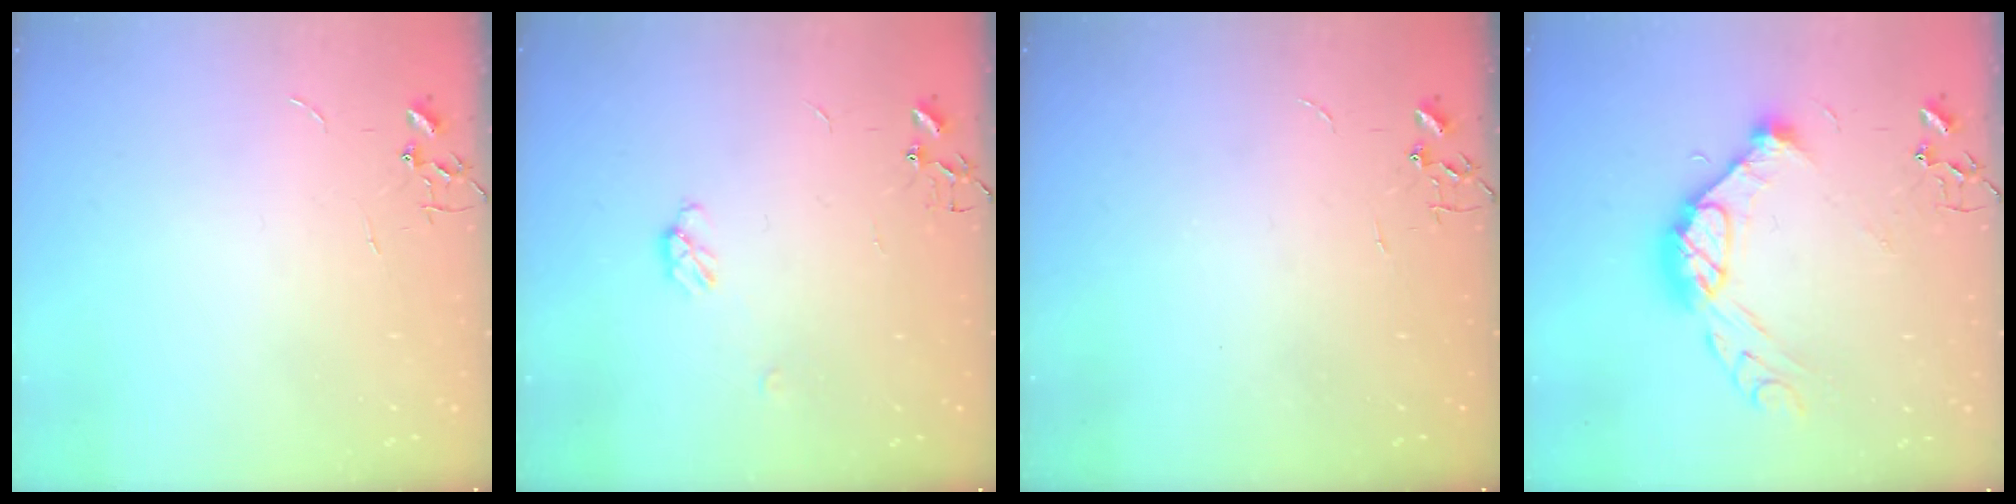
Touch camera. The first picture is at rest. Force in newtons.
{"total": 4.0, "press": 4.0, "slide": 0.4}
{"total": 0.0}
{"total": 14.0, "press": 14.0, "slide": 1.2}